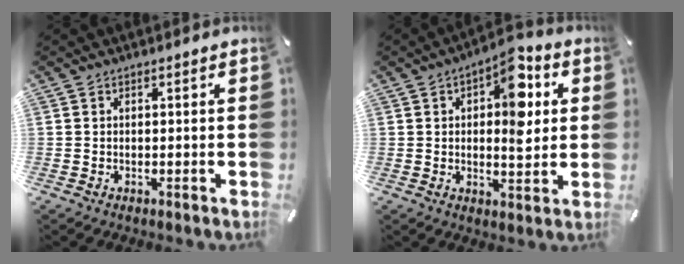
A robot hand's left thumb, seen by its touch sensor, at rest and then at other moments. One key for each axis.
{"total": 11.7, "fx": 3.7, "fy": 6.0, "fz": 9.3, "tx": -0.106, "ty": -0.023, "tz": 0.058}